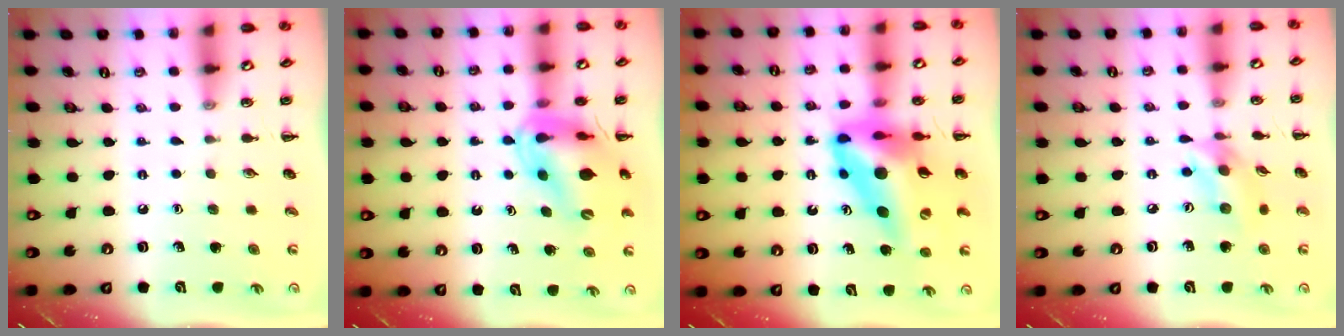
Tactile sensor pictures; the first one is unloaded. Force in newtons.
{"total": 14.4, "press": 13.9, "slide": 4.1}
{"total": 17.5, "press": 16.6, "slide": 5.4}
{"total": 8.8, "press": 8.7, "slide": 1.4}